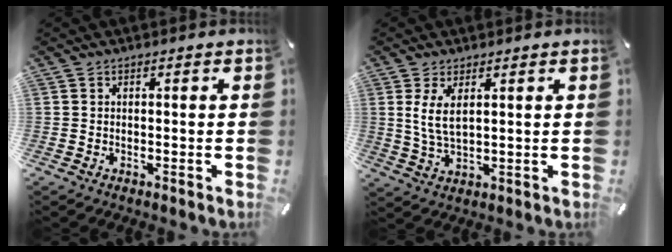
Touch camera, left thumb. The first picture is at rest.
{"total": 6.3, "force": [2.2, 2.7, 5.2], "torque": [-0.121, -0.004, 0.037]}